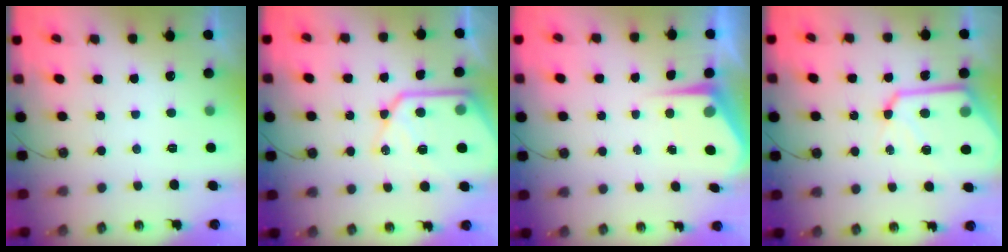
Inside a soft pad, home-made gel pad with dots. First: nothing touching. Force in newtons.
{"total": 17.2, "press": 17.1, "slide": 1.9}
{"total": 5.9, "press": 5.9, "slide": 0.5}
{"total": 13.9, "press": 13.9, "slide": 1.4}